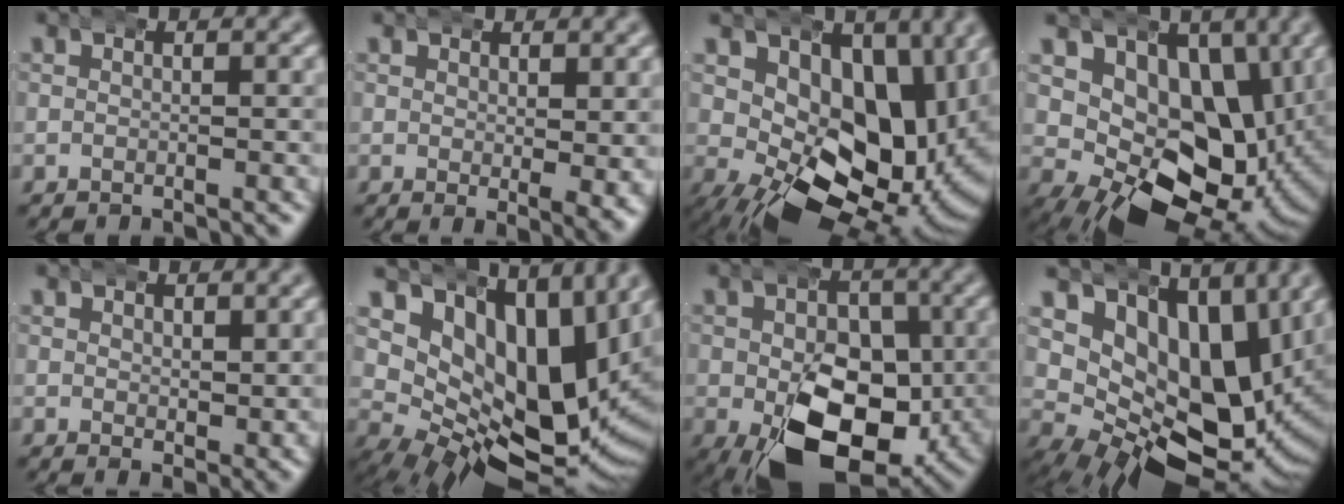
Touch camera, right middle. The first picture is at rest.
{"total": 2.2, "force": [1.7, 0.2, 1.4], "torque": [-0.009, -0.004, 0.029]}
{"total": 14.2, "force": [1.1, 9.3, 10.7], "torque": [-0.175, -0.047, 0.039]}
{"total": 14.2, "force": [0.8, 10.3, 9.8], "torque": [-0.179, -0.055, 0.029]}
{"total": 2.2, "force": [2.1, 0.3, 0.6], "torque": [0.004, -0.005, 0.038]}
{"total": 18.7, "force": [5.1, 11.8, 13.6], "torque": [-0.222, -0.014, 0.083]}
{"total": 11.3, "force": [-1.6, 7.1, 8.6], "torque": [-0.147, -0.043, -0.006]}
{"total": 17.8, "force": [3.1, 12.3, 12.5], "torque": [-0.218, -0.037, 0.058]}